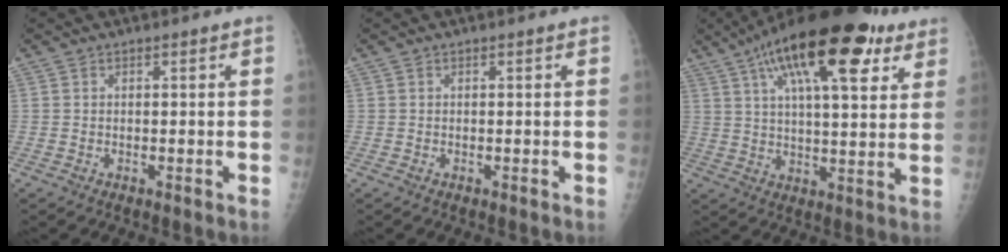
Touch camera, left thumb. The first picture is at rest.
{"total": 0.0}
{"total": 22.7, "force": [12.0, 7.9, 17.5], "torque": [-0.259, -0.008, 0.182]}